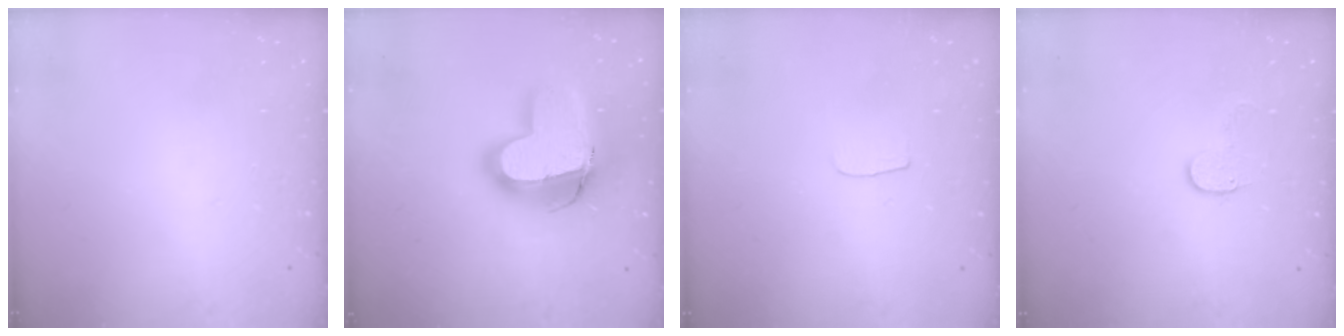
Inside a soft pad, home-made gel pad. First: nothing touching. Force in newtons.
{"total": 18.9, "press": 18.8, "slide": 2.2}
{"total": 3.0, "press": 3.0, "slide": 0.3}
{"total": 5.5, "press": 5.5, "slide": 0.6}